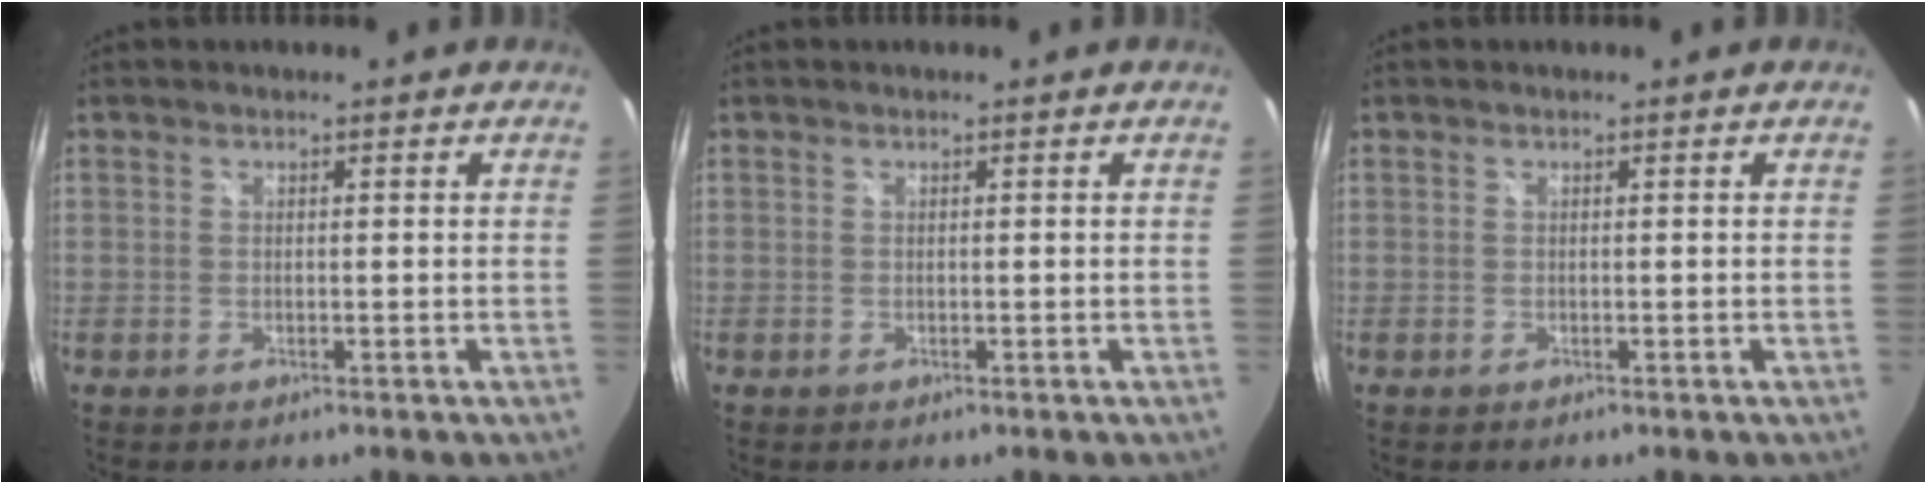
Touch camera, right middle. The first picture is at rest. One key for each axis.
{"total": 0.0}
{"total": 0.0}